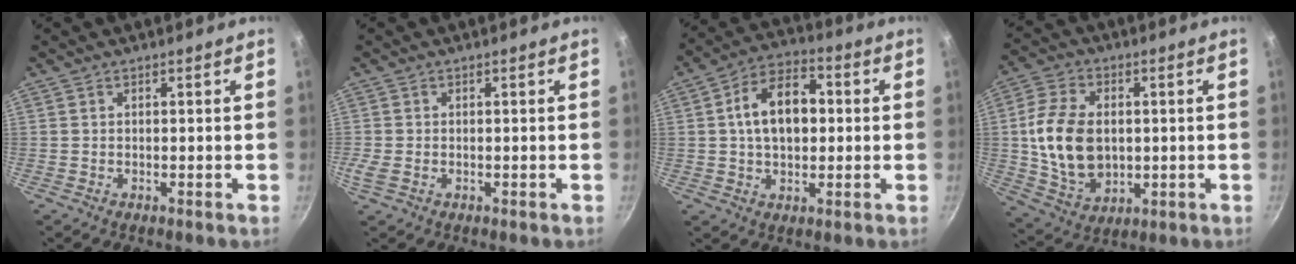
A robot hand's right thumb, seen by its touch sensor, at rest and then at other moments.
{"total": 2.5, "force": [-0.6, 1.8, 1.7], "torque": [-0.034, -0.002, -0.011]}
{"total": 12.8, "force": [1.3, 8.3, 9.7], "torque": [-0.129, 0.025, 0.010]}
{"total": 15.2, "force": [0.5, 10.5, 11.0], "torque": [-0.192, -0.001, 0.019]}